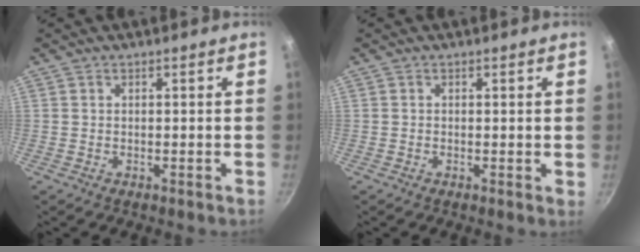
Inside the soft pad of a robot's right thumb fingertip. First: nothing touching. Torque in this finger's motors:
{"motor_torque": [-0.07, 0.10, -0.18, 0.08, 0.05]}